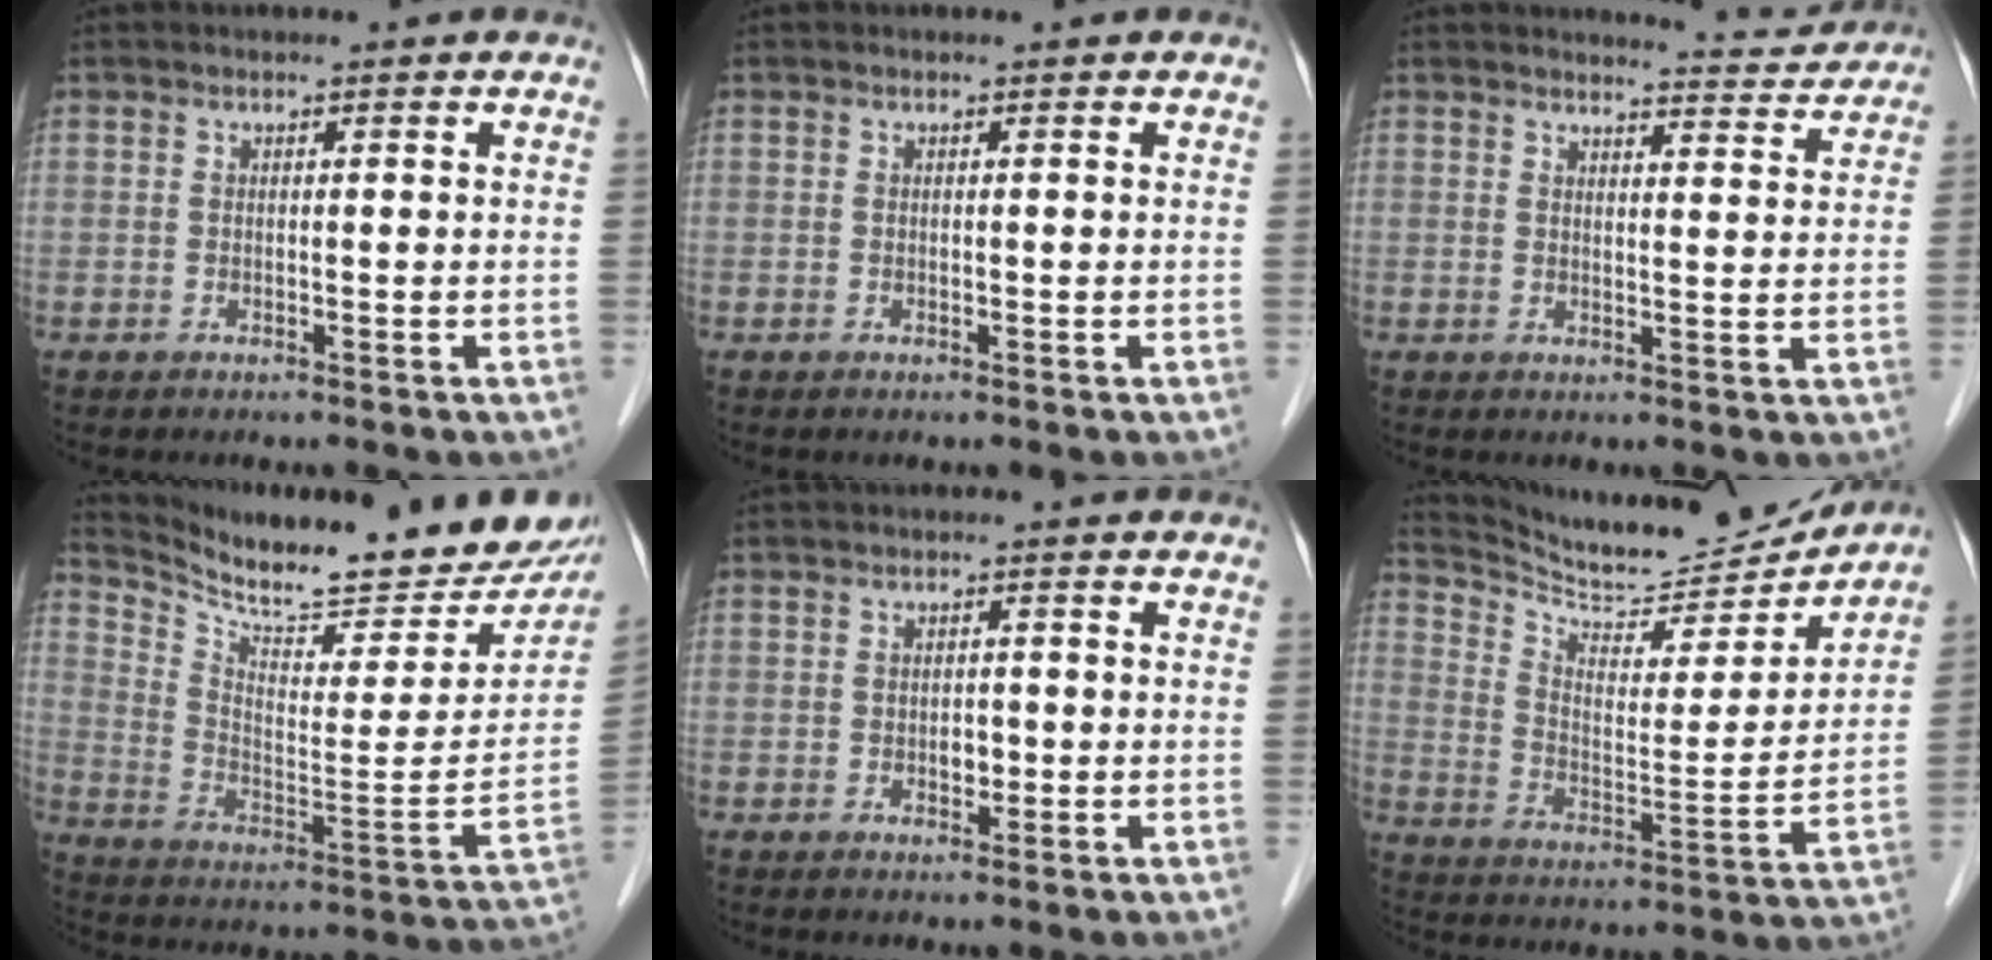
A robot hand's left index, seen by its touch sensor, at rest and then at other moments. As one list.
[{"total": 0.0}, {"total": 5.7, "force": [5.7, 0.2, -0.3], "torque": [-0.005, -0.012, 0.061]}, {"total": 22.6, "force": [20.5, 3.6, 8.7], "torque": [-0.150, -0.076, 0.293]}, {"total": 1.5, "force": [-0.3, 1.0, 1.1], "torque": [-0.018, 0.002, -0.003]}, {"total": 17.8, "force": [17.2, 2.4, 4.1], "torque": [-0.077, -0.040, 0.257]}]